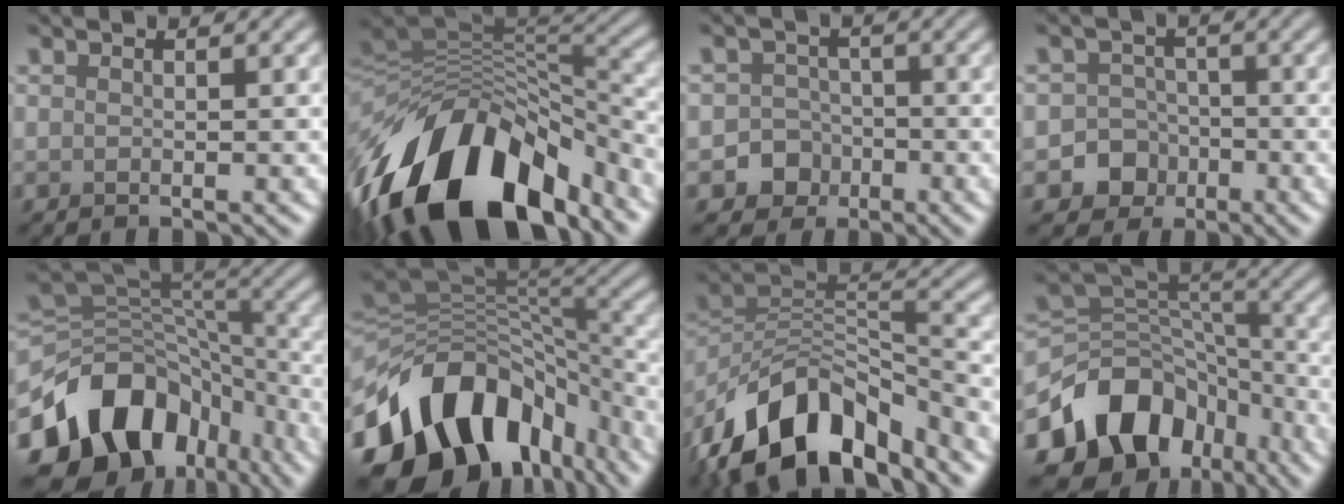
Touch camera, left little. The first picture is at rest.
{"total": 15.6, "force": [-7.8, 8.6, 10.4], "torque": [-0.194, 0.014, -0.128]}
{"total": 4.2, "force": [-1.9, 3.7, 0.6], "torque": [0.031, -0.003, -0.049]}
{"total": 5.1, "force": [-2.3, 4.5, 0.7], "torque": [0.026, -0.008, -0.060]}
{"total": 14.2, "force": [-7.3, 9.8, 7.2], "torque": [-0.147, 0.006, -0.129]}
{"total": 14.9, "force": [-8.1, 9.7, 7.9], "torque": [-0.141, -0.003, -0.130]}
{"total": 13.5, "force": [-9.2, 6.6, 7.5], "torque": [-0.136, 0.017, -0.182]}
{"total": 12.3, "force": [-6.8, 8.7, 5.5], "torque": [-0.100, 0.010, -0.120]}